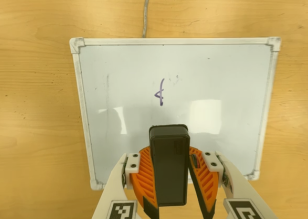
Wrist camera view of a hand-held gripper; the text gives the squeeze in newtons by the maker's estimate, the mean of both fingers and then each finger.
{"total": 9.7, "left": 9.9, "right": 9.4}